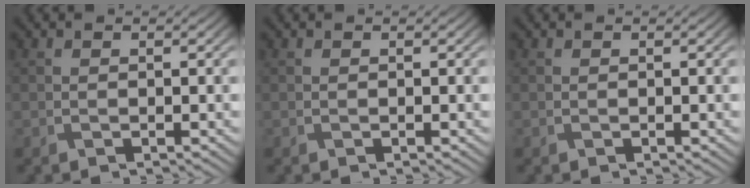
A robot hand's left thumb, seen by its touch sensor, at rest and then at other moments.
{"total": 0.0}
{"total": 0.0}